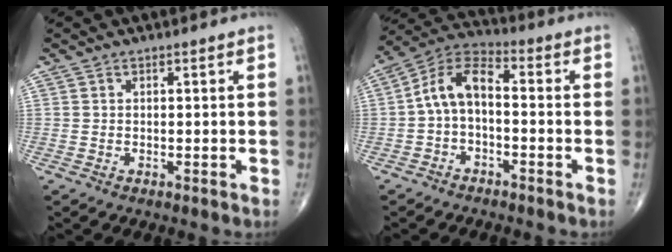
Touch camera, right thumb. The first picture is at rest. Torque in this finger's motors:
{"motor_torque": [-0.14, 0.55, 0.78, -0.16, 0.18]}